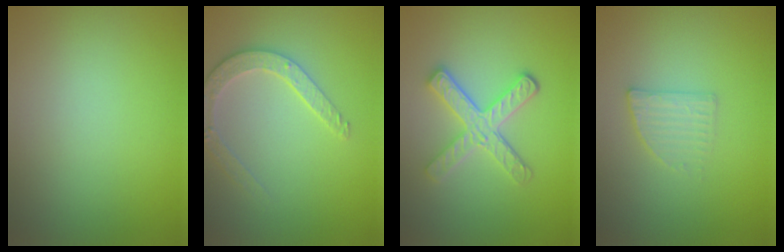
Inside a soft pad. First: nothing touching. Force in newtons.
{"total": 2.8, "press": 2.5, "slide": 1.2}
{"total": 3.6, "press": 3.1, "slide": 1.9}
{"total": 1.9, "press": 1.9, "slide": 0.4}